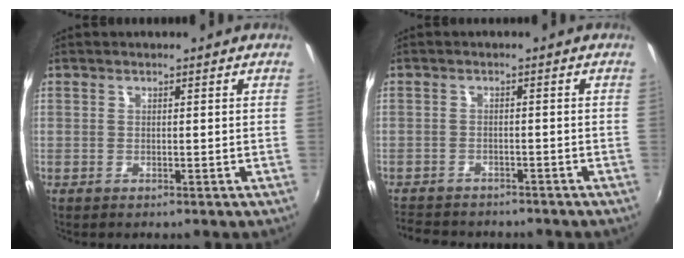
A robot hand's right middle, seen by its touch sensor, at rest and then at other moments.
{"total": 7.9, "force": [-7.1, 2.8, 2.3], "torque": [-0.067, -0.012, -0.111]}